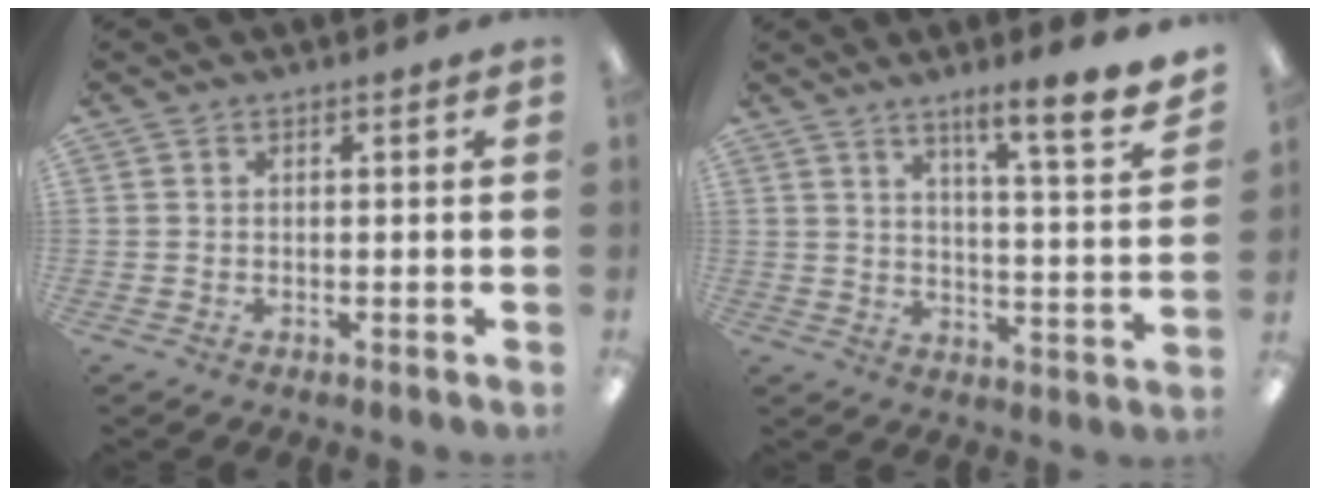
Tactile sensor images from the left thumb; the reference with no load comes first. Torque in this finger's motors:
{"motor_torque": [0.38, 0.12, 1.05, -1.05, 0.24]}